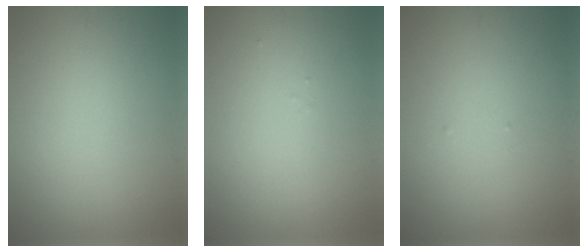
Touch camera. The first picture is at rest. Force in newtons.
{"total": 0.0}
{"total": 0.0}